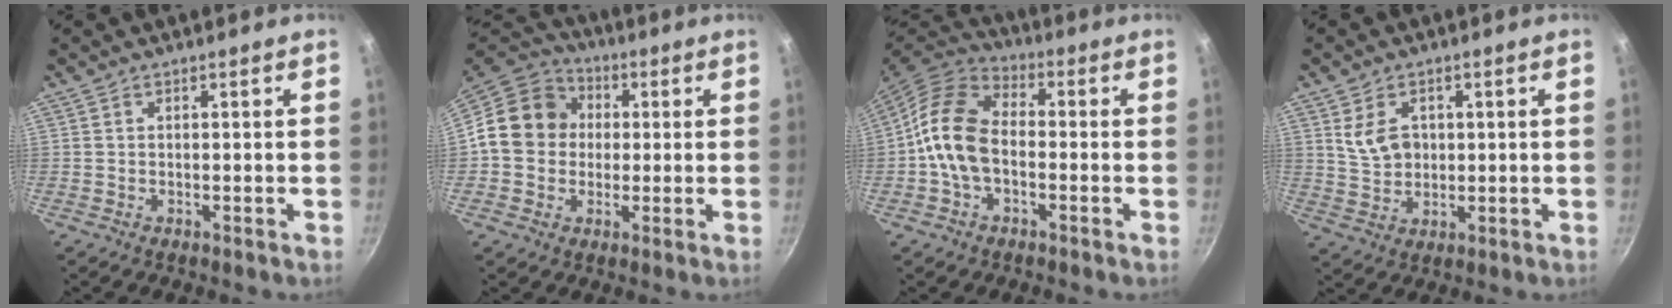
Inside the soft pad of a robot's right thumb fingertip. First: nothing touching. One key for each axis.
{"total": 13.5, "fx": 0.9, "fy": 12.0, "fz": 6.2, "tx": -0.078, "ty": 0.024, "tz": -0.007}
{"total": 11.9, "fx": -1.8, "fy": 7.8, "fz": 8.8, "tx": -0.145, "ty": 0.038, "tz": -0.052}
{"total": 6.7, "fx": 1.7, "fy": 4.9, "fz": 4.2, "tx": -0.058, "ty": -0.008, "tz": 0.036}